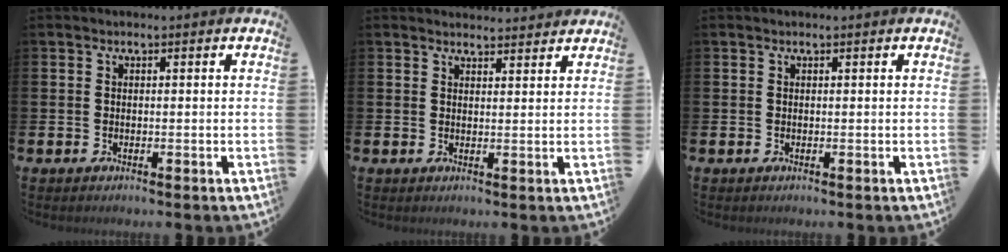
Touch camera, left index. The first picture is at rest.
{"total": 2.5, "force": [2.5, 0.4, -0.2], "torque": [0.006, -0.016, 0.044]}
{"total": 0.0}